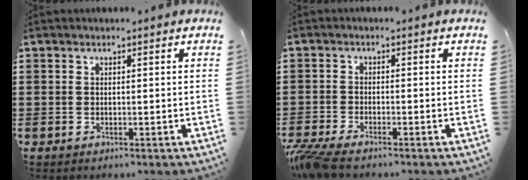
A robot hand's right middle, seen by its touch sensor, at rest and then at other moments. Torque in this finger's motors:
{"motor_torque": [0.12, 0.04, 0.08, 0.10]}